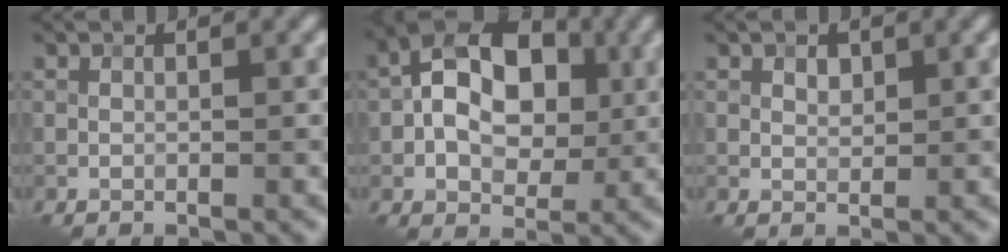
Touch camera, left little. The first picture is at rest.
{"total": 9.0, "force": [0.6, 5.9, 6.9], "torque": [-0.106, 0.015, -0.003]}
{"total": 1.1, "force": [0.6, 0.7, 0.6], "torque": [-0.009, 0.000, 0.011]}